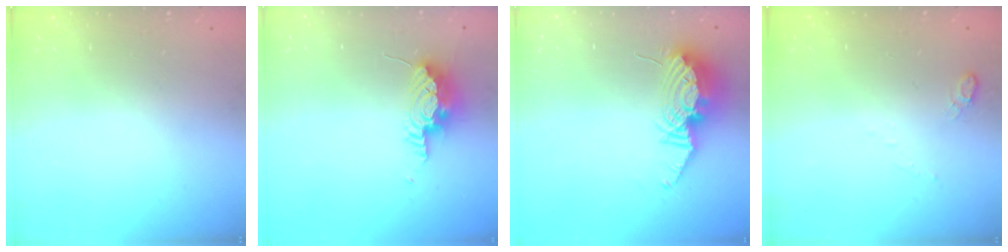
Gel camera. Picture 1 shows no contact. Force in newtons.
{"total": 10.9, "press": 9.7, "slide": 5.0}
{"total": 13.1, "press": 13.0, "slide": 1.2}
{"total": 5.2, "press": 5.1, "slide": 1.0}